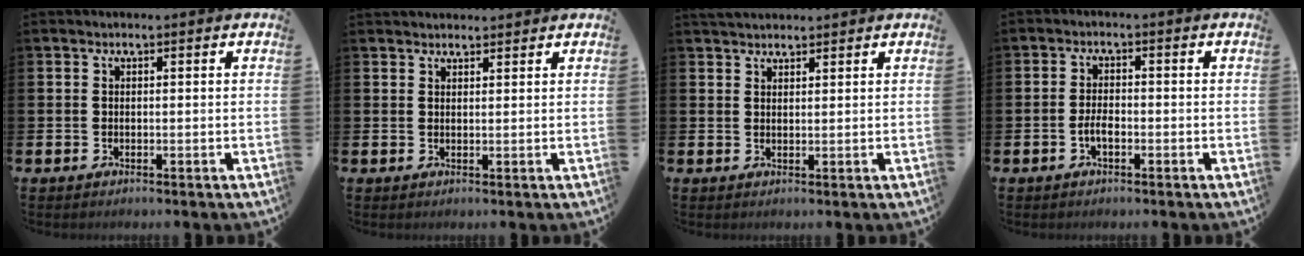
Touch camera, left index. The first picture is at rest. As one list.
[{"total": 1.7, "force": [1.6, 0.4, 0.0], "torque": [0.008, -0.006, 0.028]}, {"total": 2.2, "force": [2.2, 0.6, 0.2], "torque": [0.001, -0.005, 0.038]}, {"total": 2.3, "force": [-0.8, 1.1, 1.9], "torque": [-0.030, 0.001, -0.017]}]